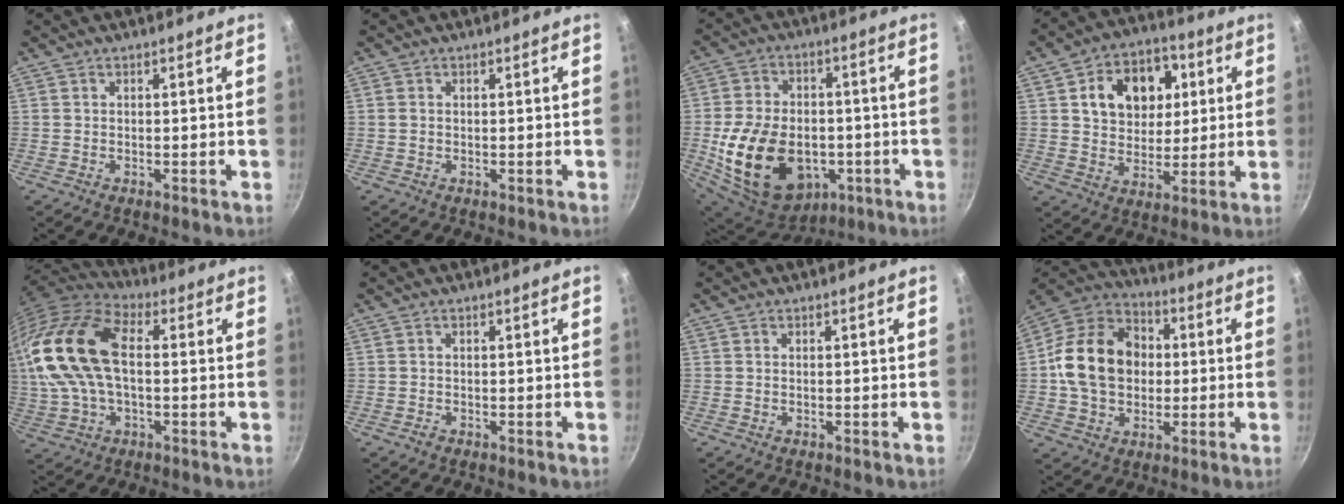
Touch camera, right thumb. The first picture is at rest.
{"total": 0.8, "force": [0.1, 0.7, 0.4], "torque": [-0.007, 0.003, 0.001]}
{"total": 22.1, "force": [-4.7, 15.6, 14.9], "torque": [-0.259, 0.022, -0.058]}
{"total": 14.8, "force": [3.9, 11.2, 8.8], "torque": [-0.096, 0.002, 0.058]}
{"total": 20.8, "force": [1.8, 11.8, 17.0], "torque": [-0.345, 0.028, 0.025]}
{"total": 0.7, "force": [-0.4, 0.5, 0.3], "torque": [-0.005, 0.002, -0.007]}
{"total": 0.0}
{"total": 17.7, "force": [0.6, 13.8, 11.0], "torque": [-0.163, 0.030, -0.003]}